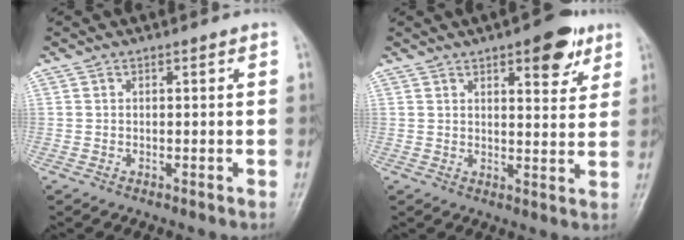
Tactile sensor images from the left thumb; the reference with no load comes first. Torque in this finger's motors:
{"motor_torque": [0.19, 0.03, -0.01, 0.00, 0.10]}